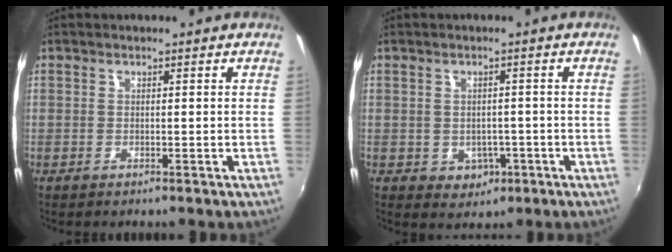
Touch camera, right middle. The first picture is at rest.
{"total": 4.0, "force": [-1.2, 3.5, 1.5], "torque": [-0.034, 0.004, 0.000]}